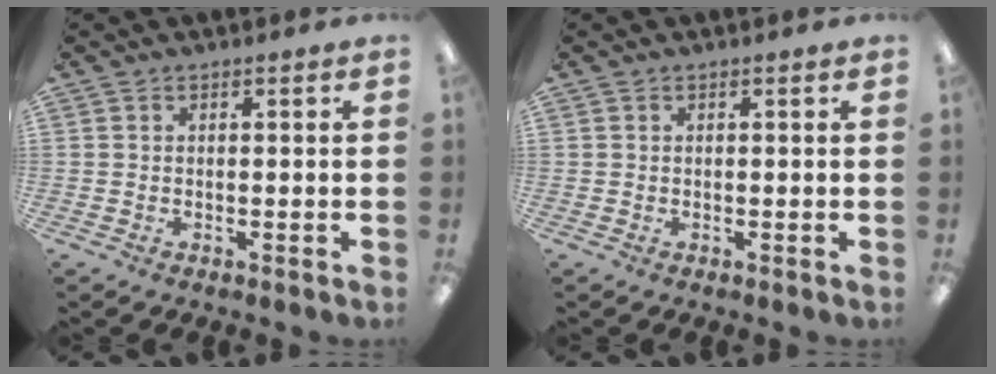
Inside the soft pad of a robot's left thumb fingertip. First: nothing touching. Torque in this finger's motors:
{"motor_torque": [-0.19, -0.04, -0.07, -0.12, 0.00]}